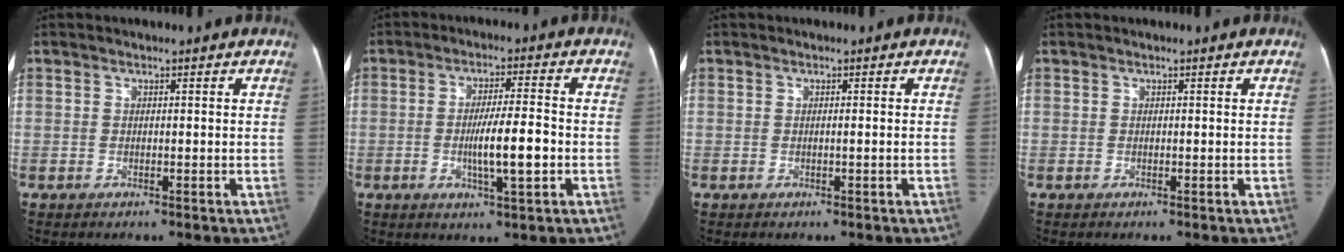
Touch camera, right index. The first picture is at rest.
{"total": 7.9, "force": [-1.6, 0.6, 7.7], "torque": [-0.135, -0.002, -0.029]}
{"total": 0.6, "force": [-0.2, -0.2, 0.5], "torque": [-0.008, 0.000, -0.002]}
{"total": 0.0}